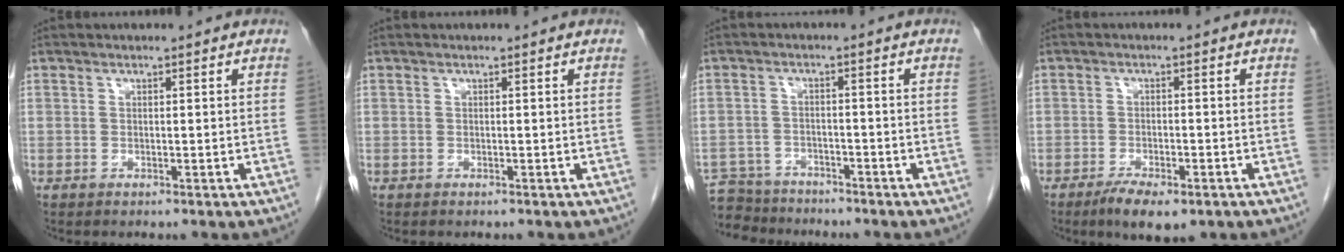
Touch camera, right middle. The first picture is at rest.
{"total": 0.0}
{"total": 7.6, "force": [-7.1, 2.6, 0.3], "torque": [-0.004, 0.004, -0.121]}
{"total": 5.7, "force": [-3.7, 1.7, 3.9], "torque": [-0.064, -0.009, -0.056]}